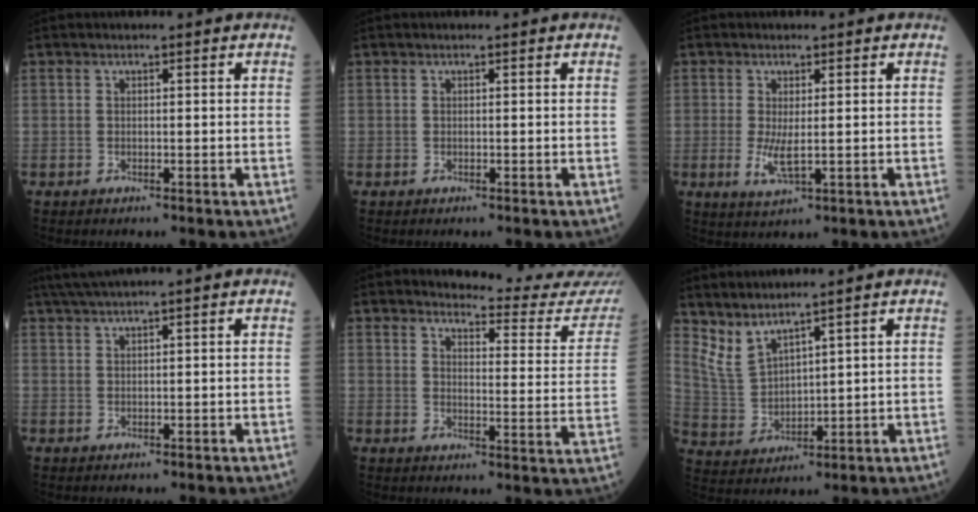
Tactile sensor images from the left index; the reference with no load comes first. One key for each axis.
{"total": 0.0}
{"total": 3.6, "fx": -0.3, "fy": 0.9, "fz": 3.5, "tx": -0.075, "ty": -0.010, "tz": 0.000}
{"total": 2.8, "fx": 2.2, "fy": -0.8, "fz": 1.6, "tx": -0.040, "ty": 0.014, "tz": 0.049}
{"total": 15.0, "fx": 14.9, "fy": -0.4, "fz": 1.7, "tx": -0.013, "ty": -0.114, "tz": 0.153}
{"total": 6.0, "fx": 5.4, "fy": 0.6, "fz": 2.4, "tx": -0.074, "ty": -0.012, "tz": 0.131}